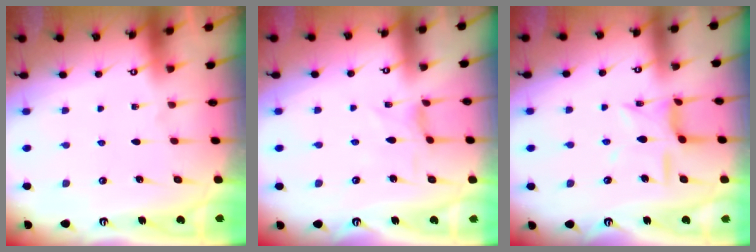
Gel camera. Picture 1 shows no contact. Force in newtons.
{"total": 1.2, "press": 1.1, "slide": 0.2}
{"total": 10.3, "press": 10.2, "slide": 0.7}